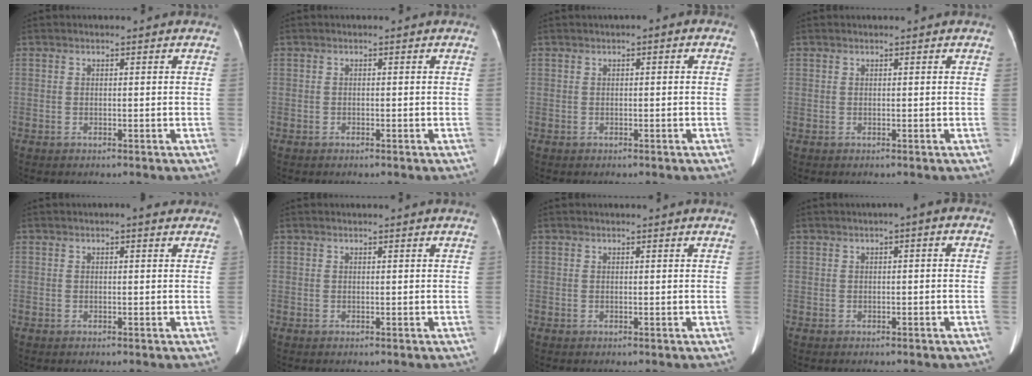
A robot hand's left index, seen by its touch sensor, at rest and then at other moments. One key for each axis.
{"total": 0.0}
{"total": 0.8, "fx": 0.1, "fy": 0.4, "fz": 0.7, "tx": -0.006, "ty": 0.008, "tz": -0.004}
{"total": 0.0}
{"total": 1.6, "fx": 1.2, "fy": 0.4, "fz": 1.0, "tx": -0.014, "ty": 0.008, "tz": 0.014}
{"total": 1.5, "fx": 1.4, "fy": -0.4, "fz": 0.4, "tx": -0.013, "ty": 0.006, "tz": 0.022}
{"total": 1.5, "fx": 1.4, "fy": -0.4, "fz": 0.4, "tx": -0.015, "ty": 0.003, "tz": 0.022}
{"total": 1.3, "fx": 0.2, "fy": 0.3, "fz": 1.3, "tx": -0.014, "ty": 0.010, "tz": -0.001}